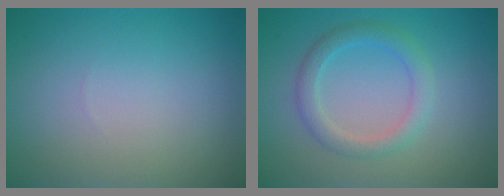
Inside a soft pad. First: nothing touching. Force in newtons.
{"total": 2.6, "press": 2.6, "slide": 0.1}